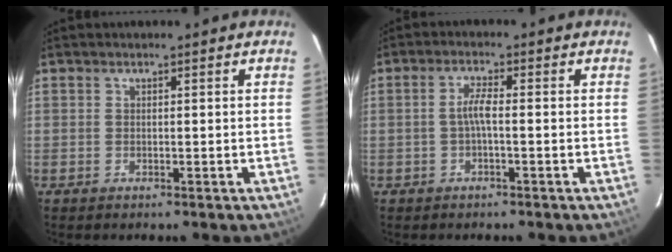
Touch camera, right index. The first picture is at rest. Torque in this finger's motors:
{"motor_torque": [0.54, -0.29, 0.32, 0.08]}